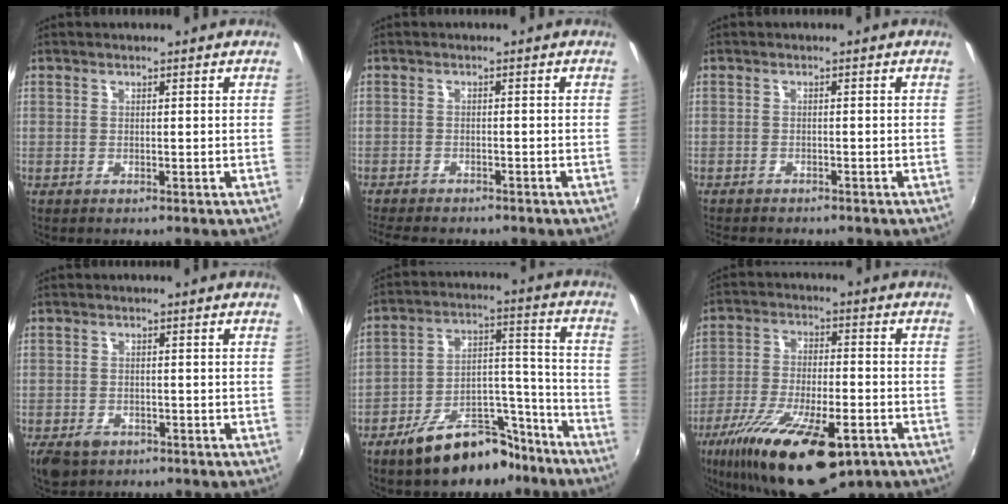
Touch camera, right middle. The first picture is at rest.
{"total": 8.2, "force": [-7.1, 2.0, 3.5], "torque": [-0.086, -0.021, -0.110]}
{"total": 4.5, "force": [-4.0, 1.1, 1.8], "torque": [-0.043, -0.015, -0.060]}
{"total": 4.9, "force": [-3.0, 3.2, 2.3], "torque": [-0.058, -0.012, -0.048]}
{"total": 15.7, "force": [-11.8, 7.1, 7.6], "torque": [-0.128, 0.045, -0.166]}
{"total": 21.2, "force": [-13.1, 7.0, 15.1], "torque": [-0.289, -0.053, -0.216]}